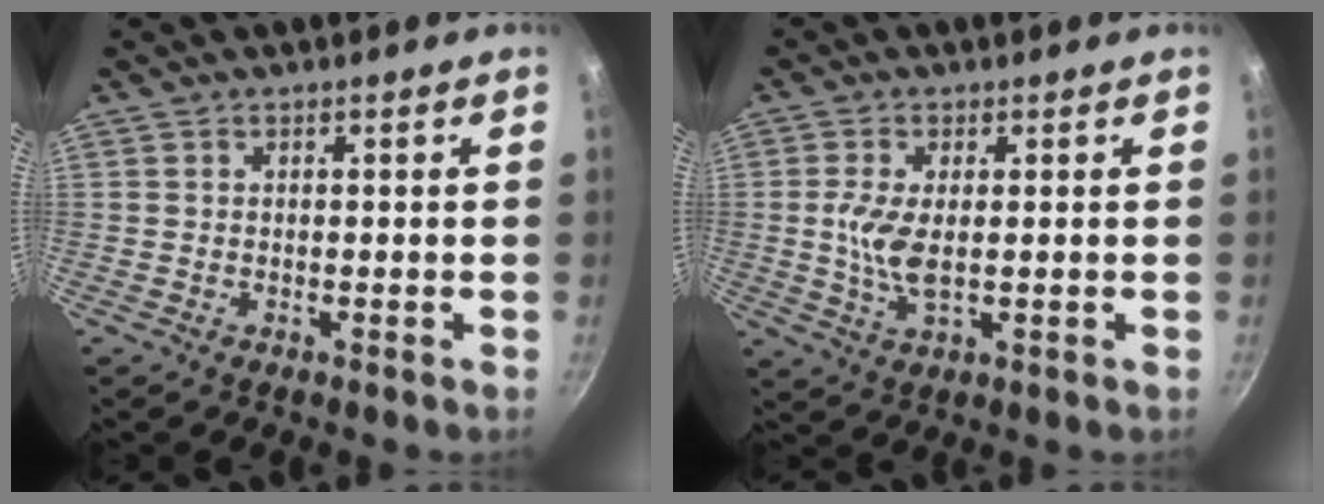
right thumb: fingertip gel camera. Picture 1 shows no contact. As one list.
[{"total": 6.1, "force": [0.2, 2.6, 5.5], "torque": [-0.121, -0.005, 0.005]}]